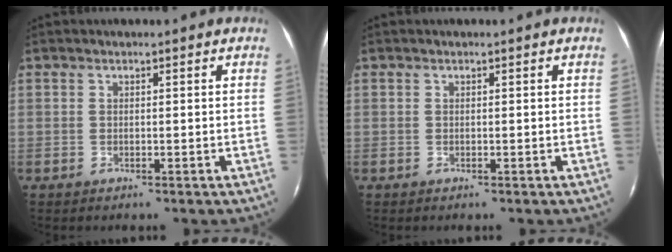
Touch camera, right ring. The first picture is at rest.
{"total": 0.0}